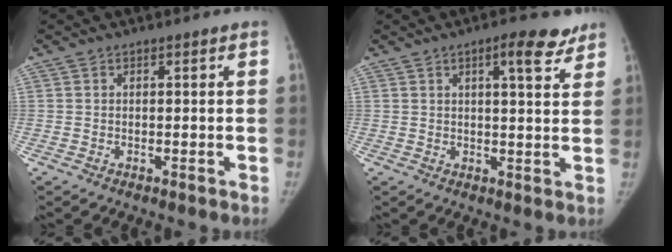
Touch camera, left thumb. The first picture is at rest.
{"total": 7.0, "force": [4.1, 2.1, 5.3], "torque": [-0.056, -0.018, 0.051]}